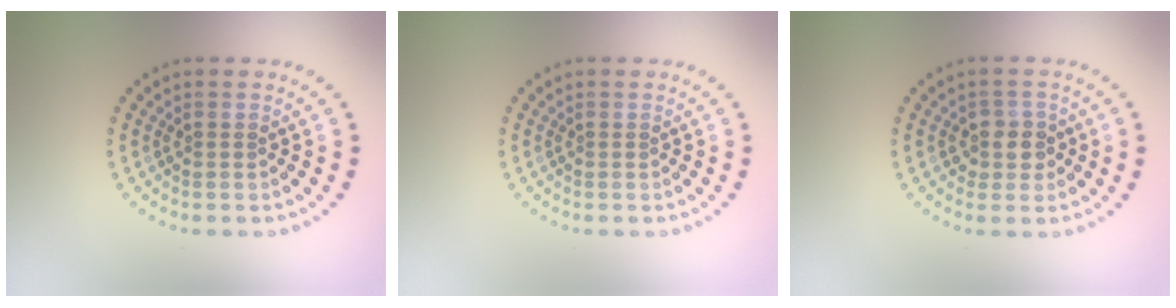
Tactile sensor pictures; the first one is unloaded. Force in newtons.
{"total": 0.0}
{"total": 2.2, "press": 1.9, "slide": 1.0}